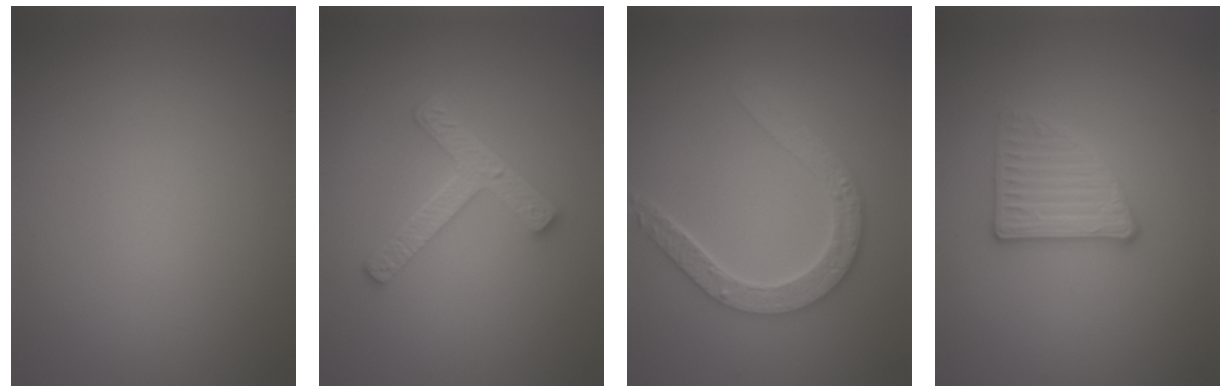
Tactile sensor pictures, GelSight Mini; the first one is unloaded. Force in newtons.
{"total": 4.5, "press": 3.3, "slide": 3.0}
{"total": 4.6, "press": 3.7, "slide": 2.8}
{"total": 2.9, "press": 2.8, "slide": 0.7}